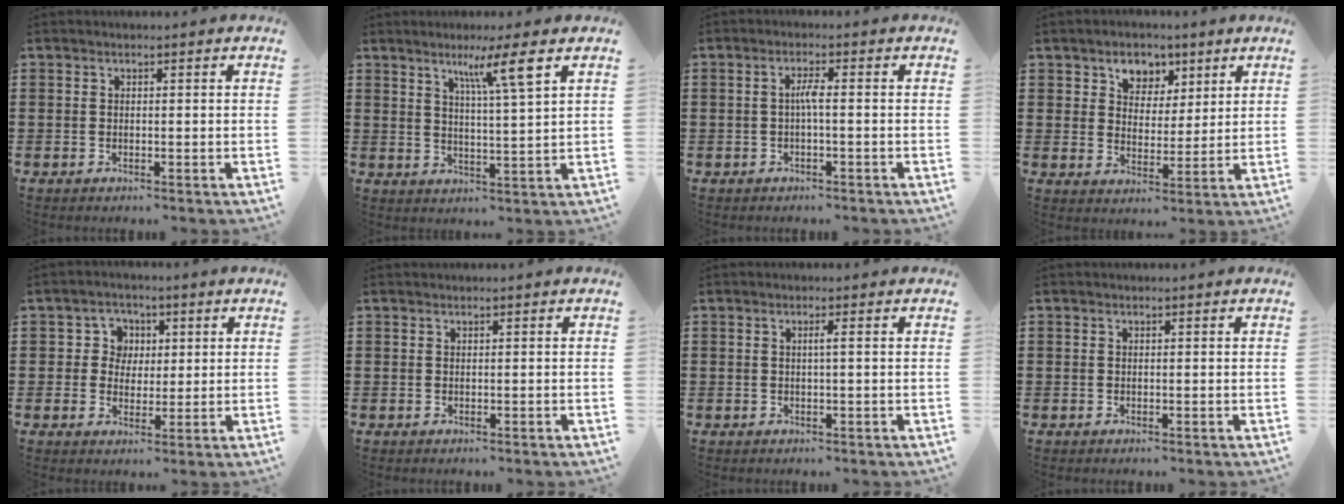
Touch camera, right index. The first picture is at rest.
{"total": 6.5, "force": [3.6, -0.3, 5.5], "torque": [-0.101, -0.003, 0.053]}
{"total": 2.3, "force": [-0.3, 0.2, 2.3], "torque": [-0.046, 0.000, -0.008]}
{"total": 4.9, "force": [2.9, 3.7, 1.4], "torque": [-0.032, 0.006, 0.047]}
{"total": 4.1, "force": [0.9, 3.8, 1.2], "torque": [-0.036, 0.010, 0.010]}
{"total": 0.0}
{"total": 1.1, "force": [0.1, -0.3, 1.1], "torque": [-0.019, -0.004, 0.000]}
{"total": 0.0}